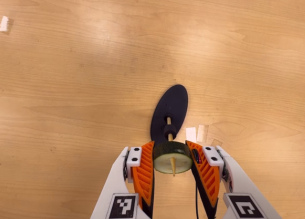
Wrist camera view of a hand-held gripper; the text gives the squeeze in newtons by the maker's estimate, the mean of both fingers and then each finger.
{"total": 10.7, "left": 10.6, "right": 10.7}